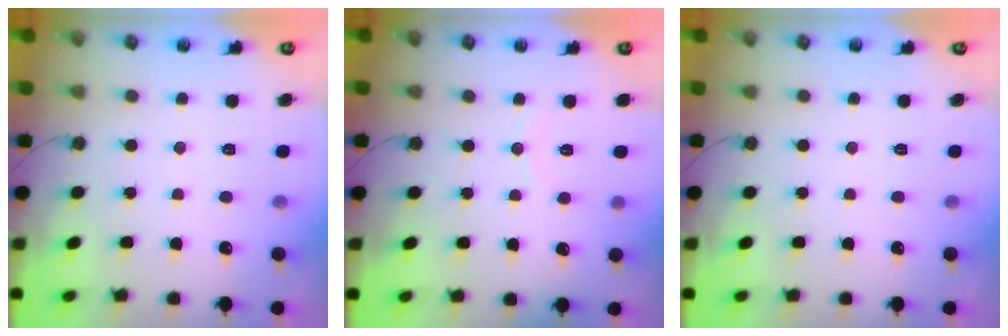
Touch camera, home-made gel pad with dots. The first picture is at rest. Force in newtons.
{"total": 3.7, "press": 3.6, "slide": 0.4}
{"total": 0.0}